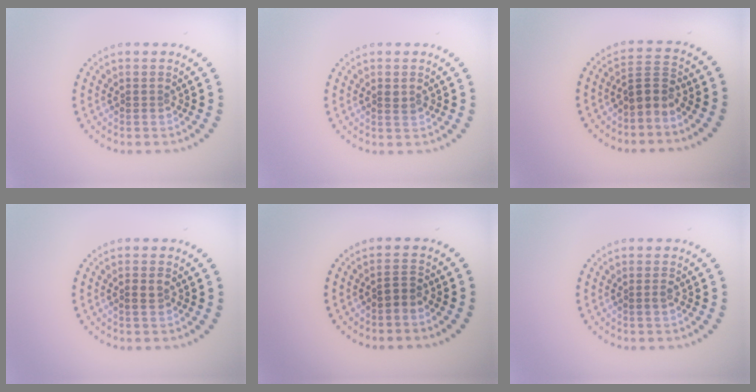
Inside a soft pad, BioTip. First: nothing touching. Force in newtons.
{"total": 0.9, "press": 0.8, "slide": 0.3}
{"total": 2.6, "press": 2.2, "slide": 1.5}
{"total": 1.4, "press": 1.3, "slide": 0.2}
{"total": 1.4, "press": 1.2, "slide": 0.8}
{"total": 0.8, "press": 0.8, "slide": 0.2}